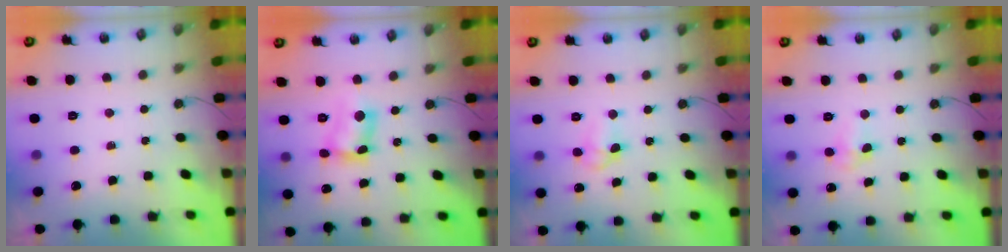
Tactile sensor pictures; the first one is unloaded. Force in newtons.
{"total": 7.9, "press": 7.9, "slide": 0.4}
{"total": 4.7, "press": 4.5, "slide": 1.1}
{"total": 3.7, "press": 2.7, "slide": 2.5}